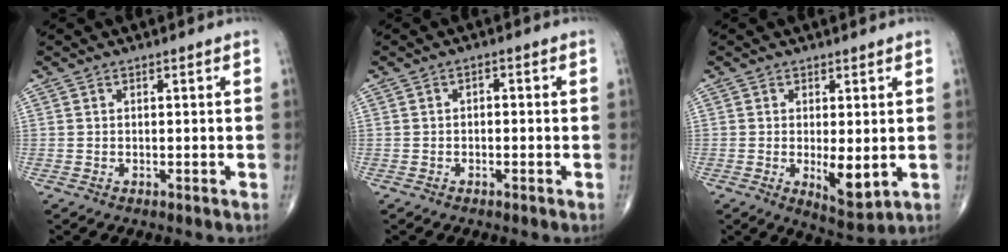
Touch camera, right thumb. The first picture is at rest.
{"total": 1.4, "force": [-0.5, 1.0, 0.9], "torque": [-0.003, 0.011, -0.014]}
{"total": 6.2, "force": [-0.7, 2.3, 5.7], "torque": [-0.081, -0.018, -0.003]}